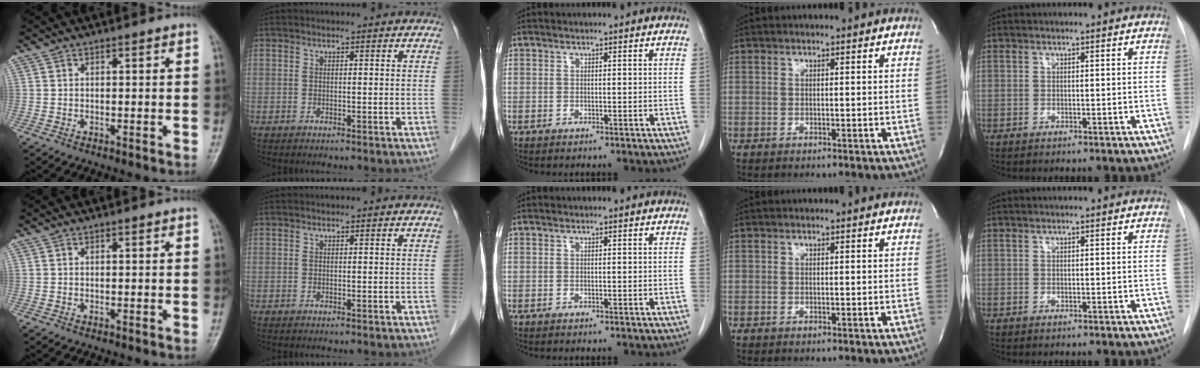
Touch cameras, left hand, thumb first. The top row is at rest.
{}